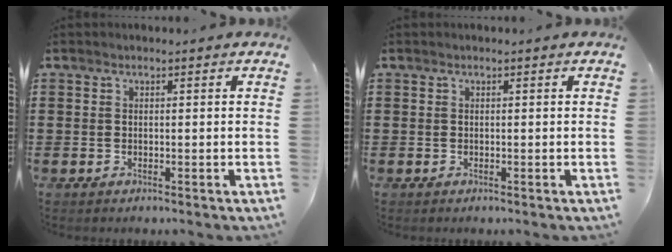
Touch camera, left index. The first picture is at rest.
{"total": 0.0}